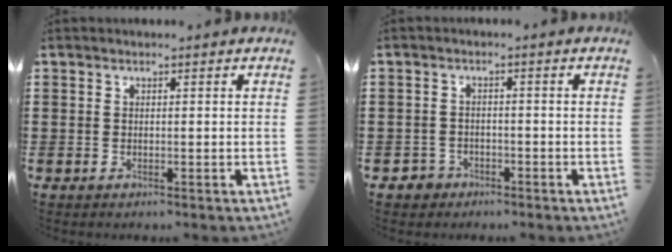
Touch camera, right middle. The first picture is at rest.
{"total": 1.9, "force": [-1.5, 1.1, 0.1], "torque": [-0.006, 0.002, -0.034]}